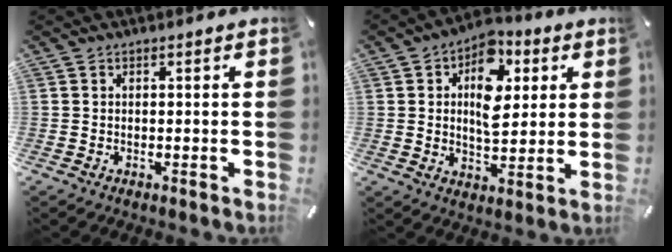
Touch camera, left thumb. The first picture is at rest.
{"total": 12.7, "force": [3.8, 8.4, 8.8], "torque": [-0.116, -0.009, 0.062]}